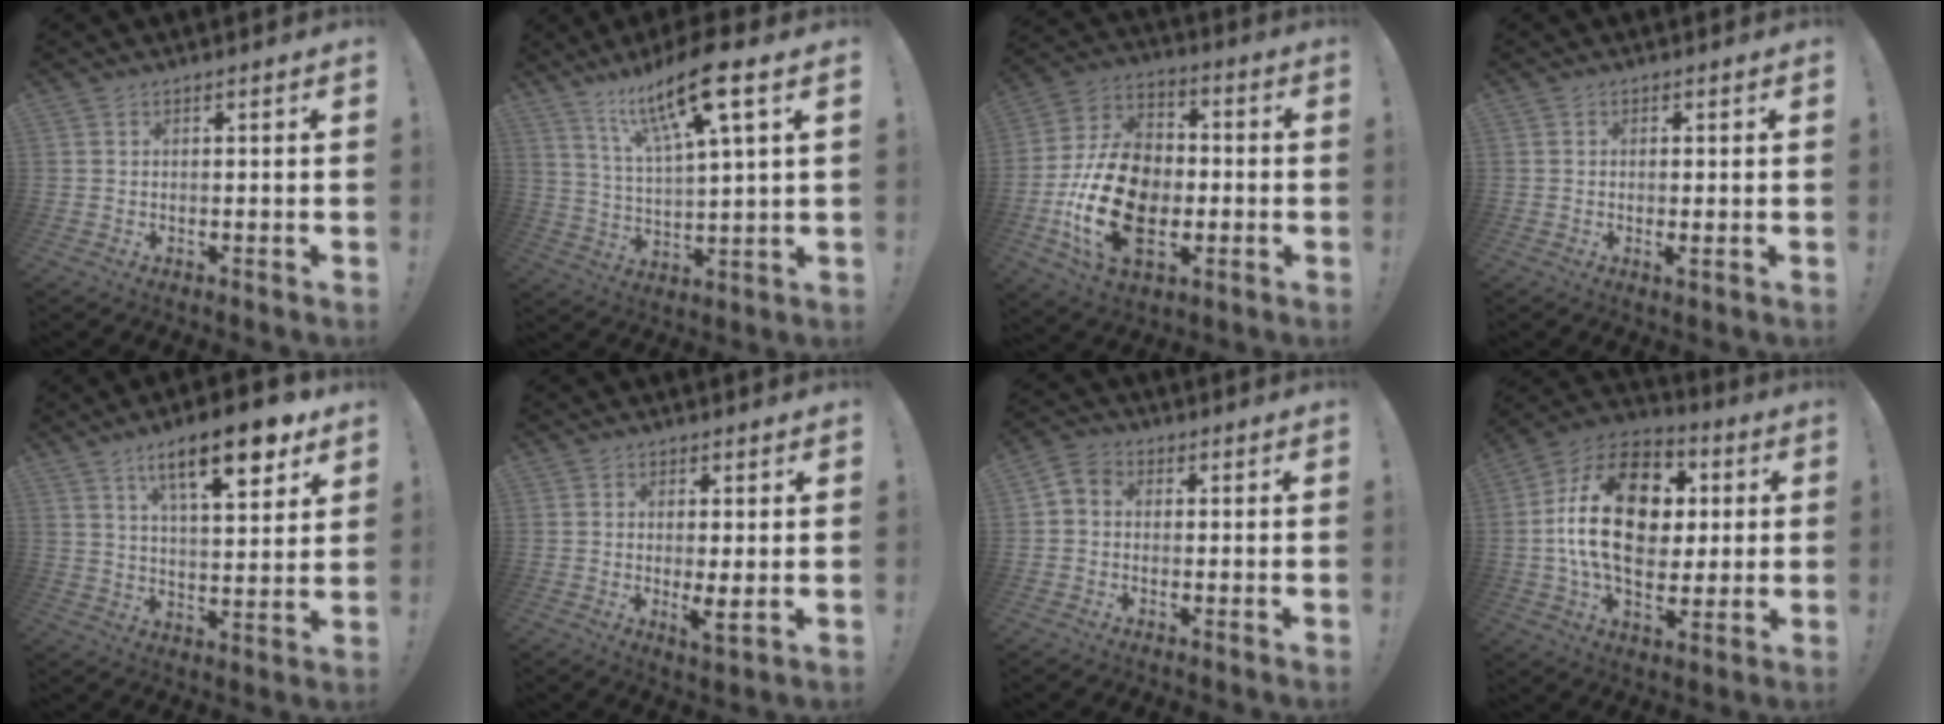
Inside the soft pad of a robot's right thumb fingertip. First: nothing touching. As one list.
[{"total": 16.0, "force": [9.4, 3.3, 12.5], "torque": [-0.214, -0.042, 0.146]}, {"total": 22.7, "force": [-5.0, 15.3, 16.0], "torque": [-0.316, 0.031, -0.071]}, {"total": 1.7, "force": [0.1, 0.2, 1.7], "torque": [-0.025, -0.003, 0.002]}, {"total": 16.2, "force": [9.1, 4.9, 12.5], "torque": [-0.191, -0.040, 0.141]}, {"total": 4.6, "force": [-0.2, 0.8, 4.5], "torque": [-0.069, -0.016, -0.001]}, {"total": 3.6, "force": [-1.0, 2.9, 2.0], "torque": [-0.043, 0.010, -0.016]}, {"total": 23.1, "force": [3.5, 15.3, 17.0], "torque": [-0.282, 0.003, 0.063]}]